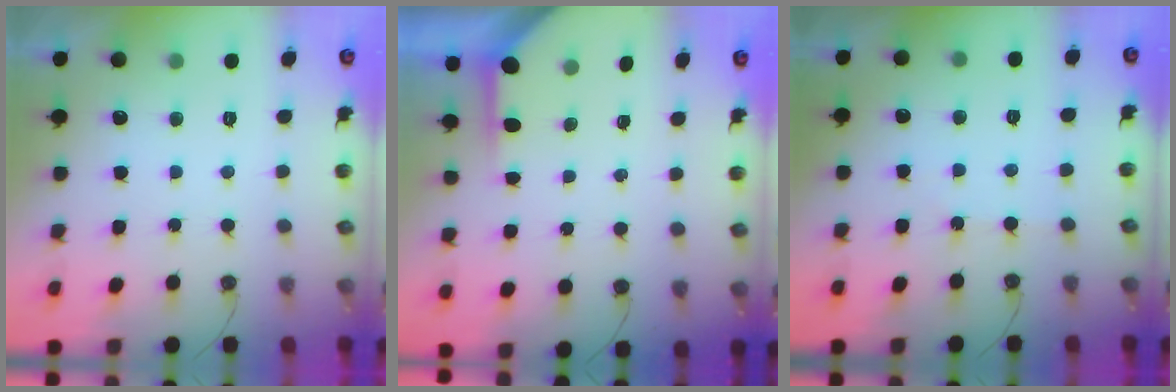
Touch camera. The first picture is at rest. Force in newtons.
{"total": 4.0, "press": 4.0, "slide": 0.3}
{"total": 1.0, "press": 1.0, "slide": 0.2}